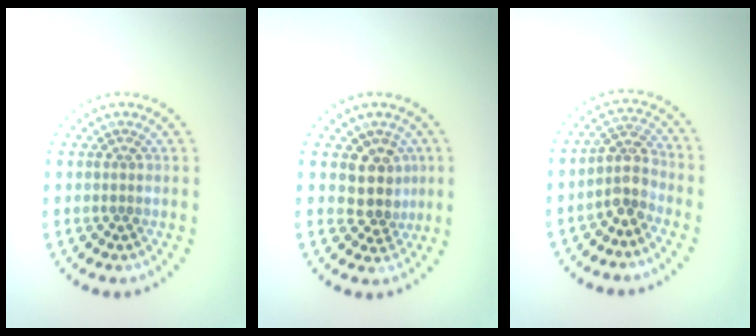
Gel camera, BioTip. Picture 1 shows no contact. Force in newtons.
{"total": 3.1, "press": 2.6, "slide": 1.7}
{"total": 3.1, "press": 2.4, "slide": 2.0}